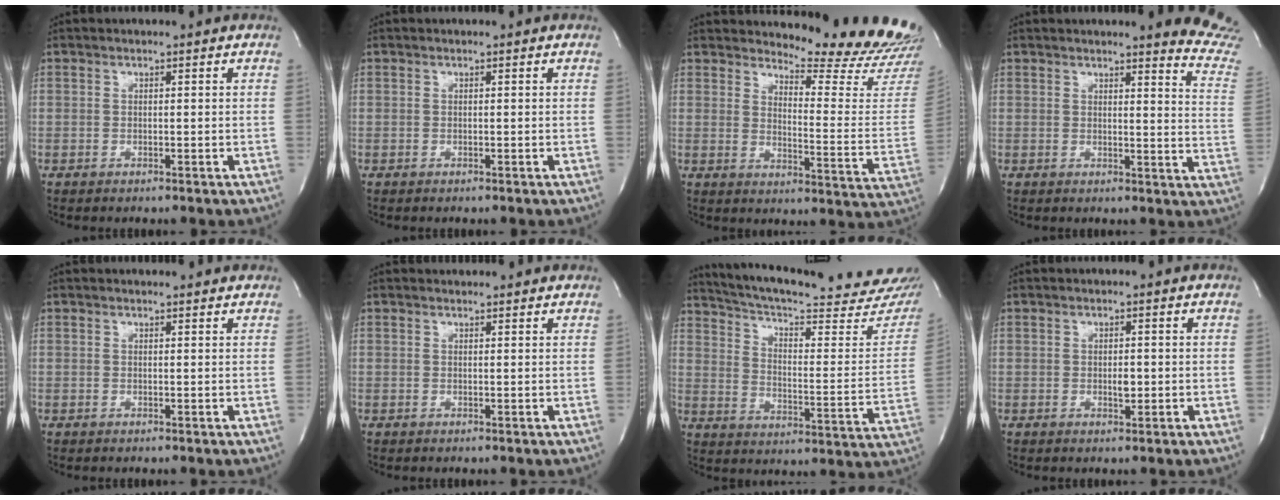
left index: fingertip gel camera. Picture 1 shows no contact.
{"total": 0.0}
{"total": 15.5, "force": [15.2, -0.2, 2.7], "torque": [-0.038, -0.146, 0.170]}
{"total": 10.7, "force": [10.4, -0.9, 2.2], "torque": [-0.009, -0.126, 0.078]}
{"total": 2.8, "force": [2.7, 1.0, 0.3], "torque": [-0.004, 0.006, 0.017]}
{"total": 2.3, "force": [2.1, 0.8, 0.0], "torque": [-0.004, 0.011, 0.016]}
{"total": 27.5, "force": [25.2, 2.9, 10.6], "torque": [-0.168, -0.092, 0.321]}
{"total": 1.4, "force": [-0.8, 0.6, 1.0], "torque": [-0.014, -0.010, -0.012]}